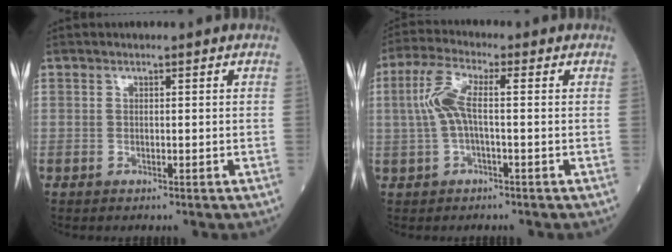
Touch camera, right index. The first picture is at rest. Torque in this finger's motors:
{"motor_torque": [0.80, 0.23, 0.16, 0.14]}